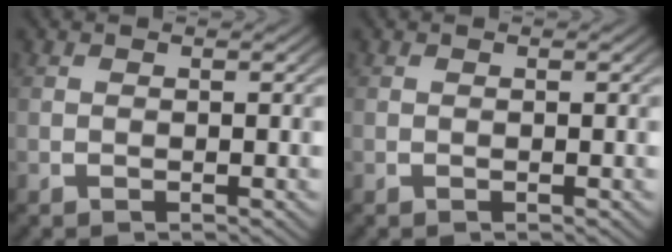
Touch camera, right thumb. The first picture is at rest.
{"total": 0.0}